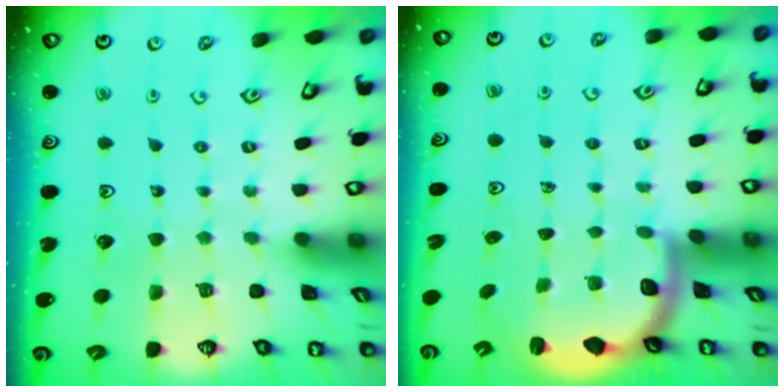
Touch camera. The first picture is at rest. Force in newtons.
{"total": 2.5, "press": 2.4, "slide": 0.7}